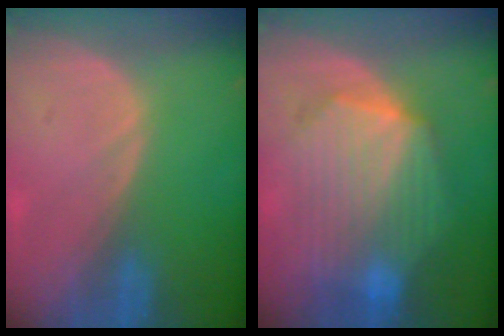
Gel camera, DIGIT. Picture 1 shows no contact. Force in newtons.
{"total": 10.6, "press": 10.6, "slide": 0.8}